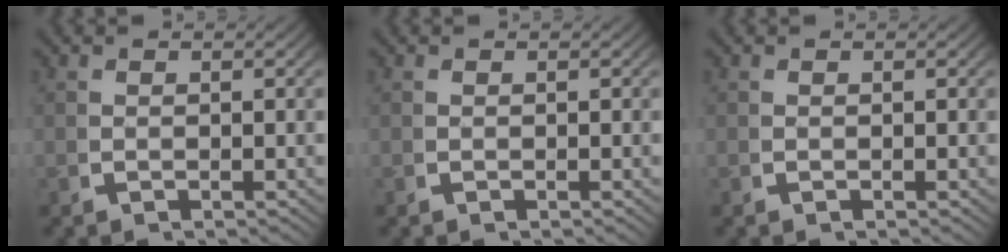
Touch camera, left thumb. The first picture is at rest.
{"total": 0.0}
{"total": 0.0}